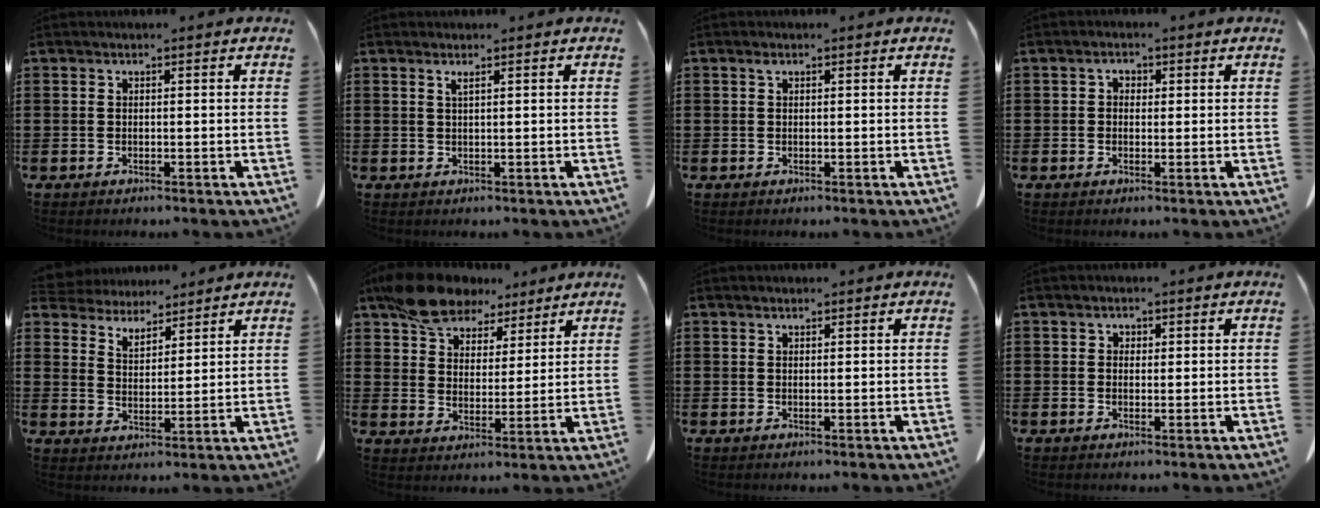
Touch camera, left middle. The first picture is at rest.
{"total": 1.0, "force": [0.6, 0.1, 0.8], "torque": [-0.018, 0.000, 0.011]}
{"total": 0.6, "force": [0.3, 0.4, 0.3], "torque": [-0.009, 0.001, 0.005]}
{"total": 1.5, "force": [0.1, 1.3, 0.7], "torque": [-0.017, 0.007, -0.001]}
{"total": 4.9, "force": [4.7, 1.3, 0.0], "torque": [-0.022, -0.017, 0.085]}
{"total": 9.5, "force": [7.7, 4.4, 3.4], "torque": [-0.092, -0.014, 0.146]}
{"total": 0.7, "force": [0.6, 0.1, 0.4], "torque": [-0.009, 0.001, 0.011]}
{"total": 1.0, "force": [0.4, 0.8, 0.1], "torque": [-0.006, 0.003, 0.008]}